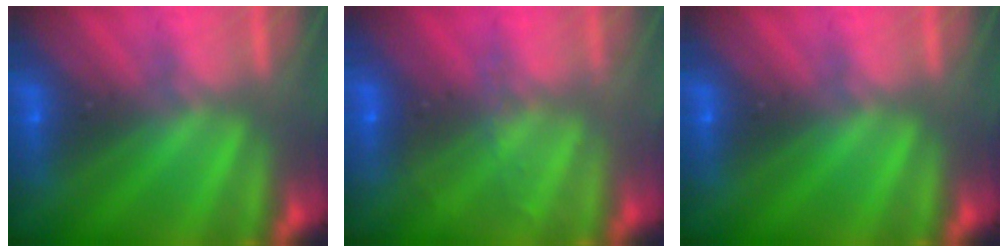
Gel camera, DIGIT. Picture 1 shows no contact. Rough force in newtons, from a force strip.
{"total": 1.9}
{"total": 0.0}